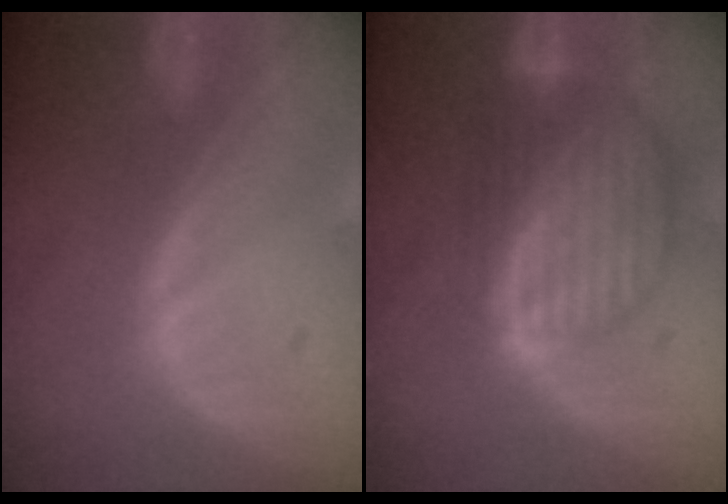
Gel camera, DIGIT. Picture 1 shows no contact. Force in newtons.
{"total": 9.0, "press": 7.8, "slide": 4.5}